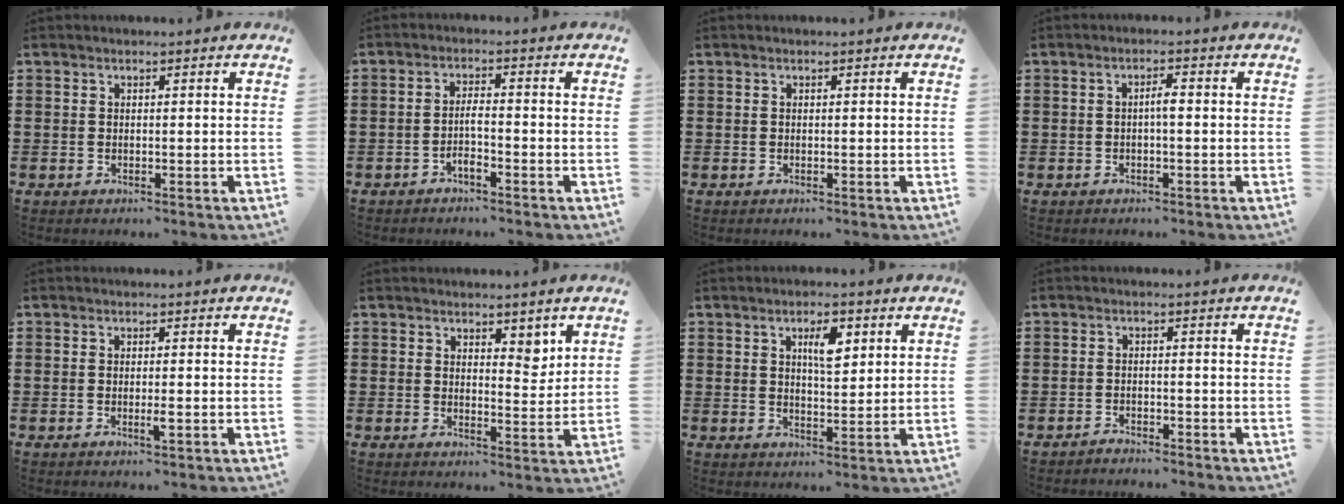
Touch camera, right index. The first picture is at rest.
{"total": 2.4, "force": [-1.5, 0.4, 1.8], "torque": [-0.035, 0.004, -0.029]}
{"total": 0.0}
{"total": 1.8, "force": [-0.3, 0.4, 1.7], "torque": [-0.032, 0.004, -0.006]}
{"total": 1.6, "force": [-0.6, 0.1, 1.5], "torque": [-0.035, -0.004, -0.012]}
{"total": 3.6, "force": [2.8, 1.9, 1.2], "torque": [-0.015, 0.000, 0.048]}
{"total": 4.3, "force": [1.9, 1.6, 3.5], "torque": [-0.059, 0.004, 0.026]}
{"total": 1.6, "force": [-1.6, 0.1, -0.1], "torque": [-0.003, 0.006, -0.034]}